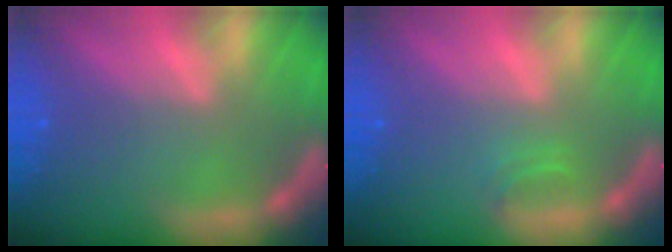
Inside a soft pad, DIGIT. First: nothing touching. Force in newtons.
{"total": 0.9}